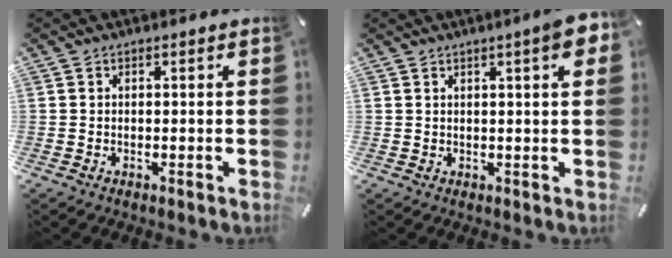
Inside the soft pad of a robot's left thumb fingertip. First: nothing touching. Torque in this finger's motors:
{"motor_torque": [1.22, 1.21, 0.69, -0.57, 0.66]}